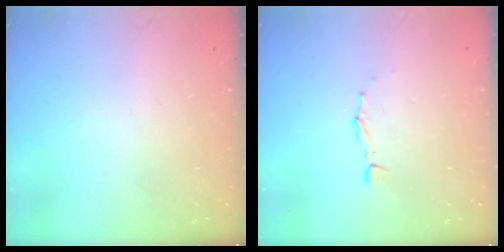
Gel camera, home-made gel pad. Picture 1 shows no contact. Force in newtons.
{"total": 2.6, "press": 2.6, "slide": 0.2}